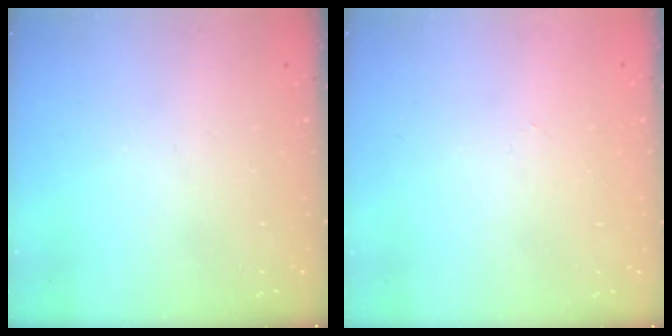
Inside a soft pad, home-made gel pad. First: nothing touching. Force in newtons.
{"total": 0.0}